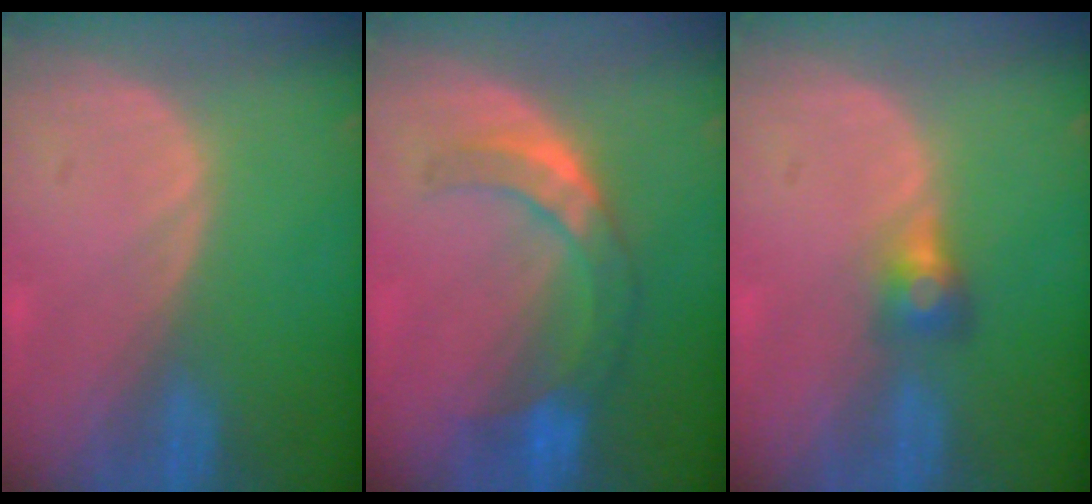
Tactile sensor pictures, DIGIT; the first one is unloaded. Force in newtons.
{"total": 7.6, "press": 6.7, "slide": 3.6}
{"total": 2.8, "press": 2.6, "slide": 1.0}